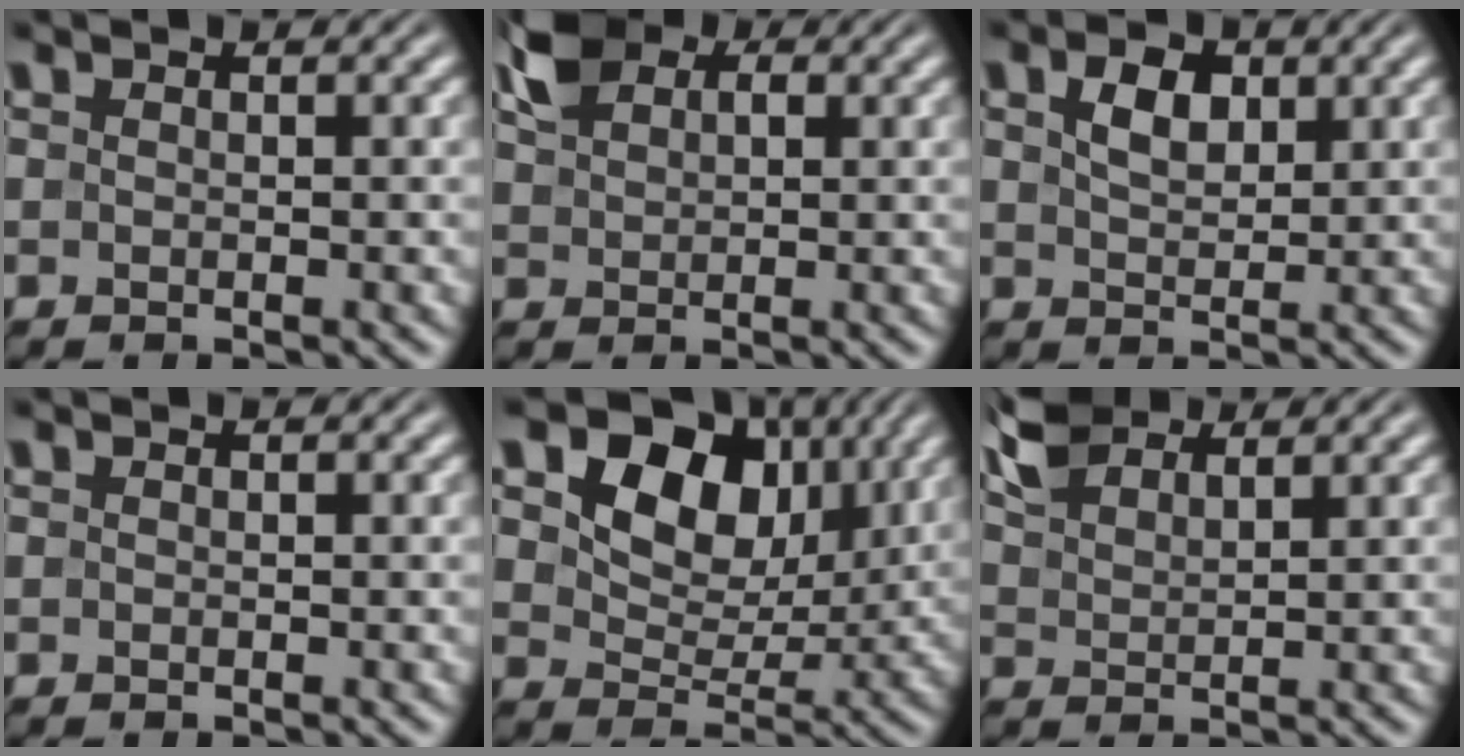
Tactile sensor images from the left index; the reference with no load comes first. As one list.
[{"total": 3.6, "force": [2.0, 2.4, 1.8], "torque": [-0.043, 0.007, 0.037]}, {"total": 3.0, "force": [1.3, 1.9, 1.9], "torque": [-0.043, 0.004, 0.023]}, {"total": 0.0}, {"total": 10.9, "force": [4.8, 7.5, 6.4], "torque": [-0.124, 0.021, 0.075]}, {"total": 4.1, "force": [3.5, 1.5, 1.7], "torque": [-0.047, 0.014, 0.072]}]